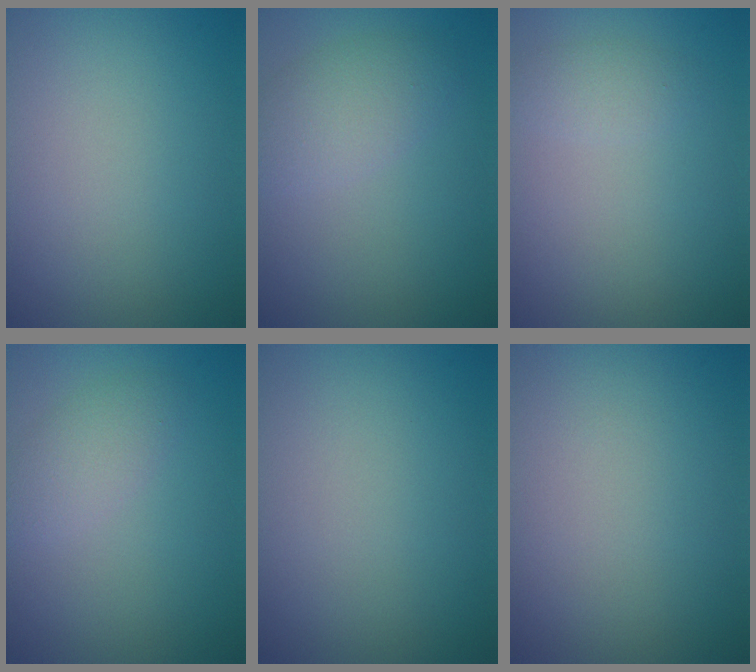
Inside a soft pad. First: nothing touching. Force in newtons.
{"total": 3.1, "press": 3.1, "slide": 0.1}
{"total": 1.2, "press": 1.2, "slide": 0.1}
{"total": 2.1, "press": 2.1, "slide": 0.1}
{"total": 0.0}
{"total": 0.0}